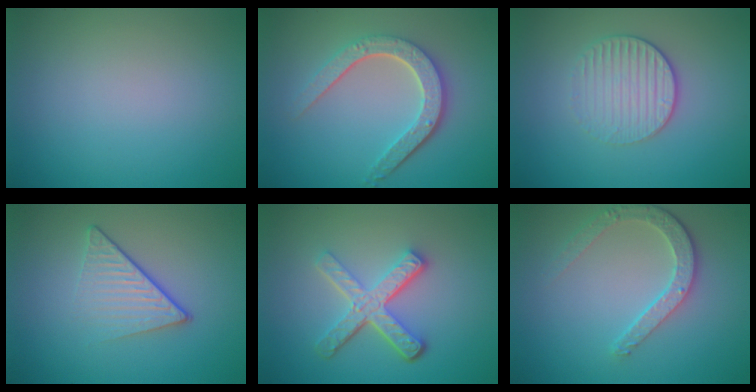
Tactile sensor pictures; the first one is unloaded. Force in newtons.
{"total": 4.7, "press": 3.6, "slide": 3.1}
{"total": 3.1, "press": 2.7, "slide": 1.4}
{"total": 4.2, "press": 2.7, "slide": 3.2}
{"total": 5.0, "press": 3.5, "slide": 3.6}
{"total": 3.4, "press": 2.9, "slide": 1.9}